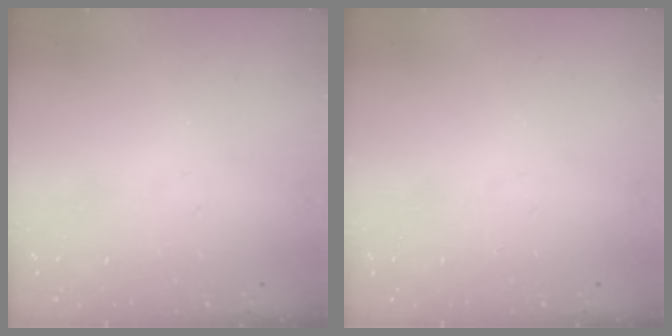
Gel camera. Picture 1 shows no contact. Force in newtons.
{"total": 0.0}